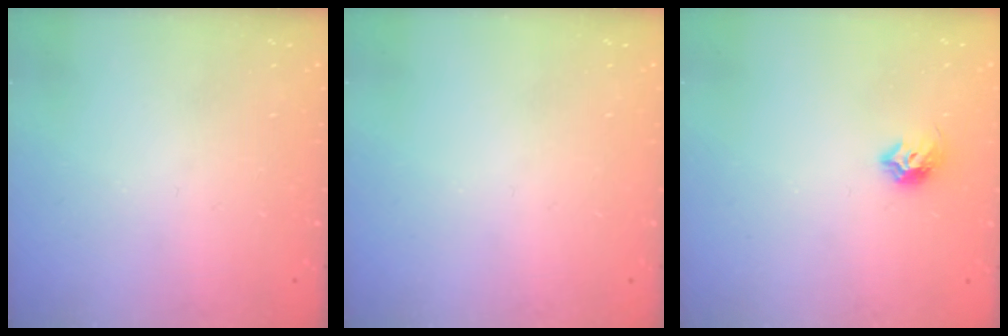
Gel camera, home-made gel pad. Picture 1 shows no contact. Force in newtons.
{"total": 0.0}
{"total": 7.7, "press": 7.7, "slide": 1.0}